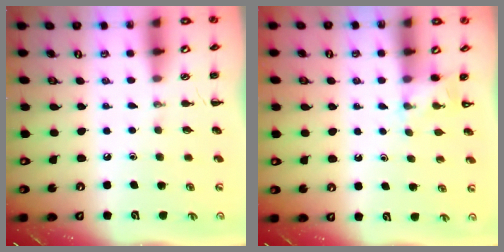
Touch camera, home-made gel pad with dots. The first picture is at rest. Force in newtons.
{"total": 3.5, "press": 3.3, "slide": 1.1}